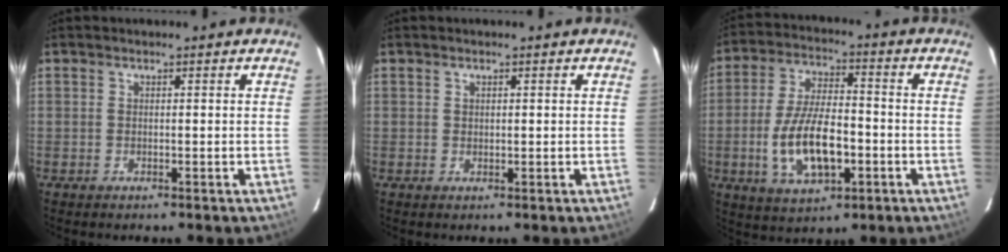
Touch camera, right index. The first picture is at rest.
{"total": 0.7, "force": [0.4, 0.5, 0.3], "torque": [-0.004, 0.002, 0.007]}
{"total": 13.9, "force": [-3.8, 6.3, 11.9], "torque": [-0.241, -0.004, -0.057]}